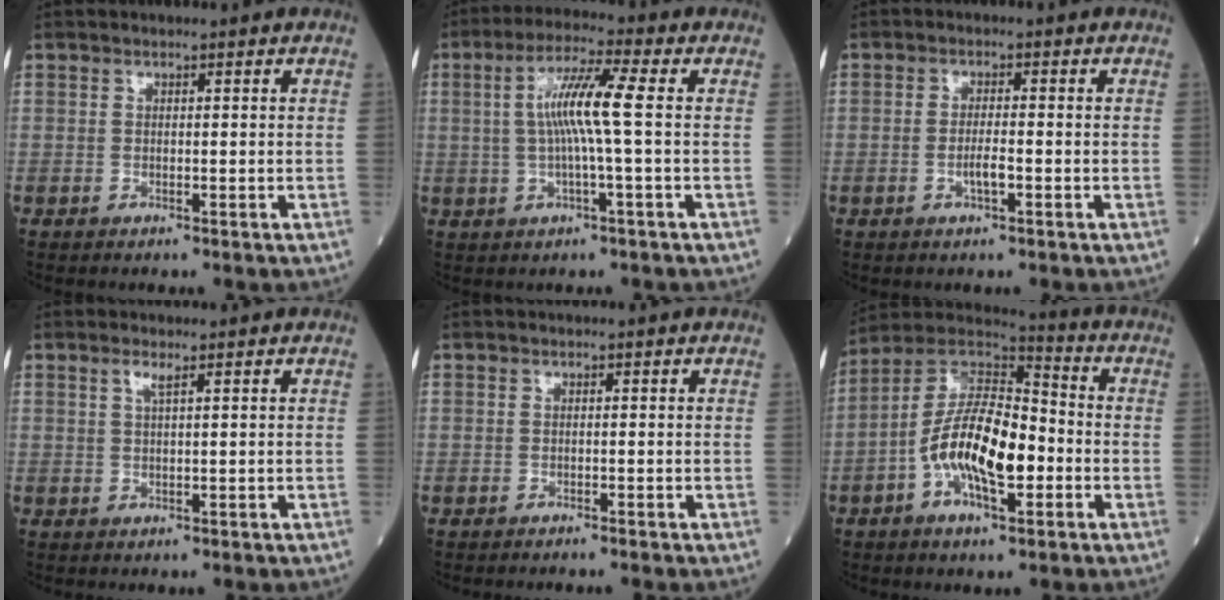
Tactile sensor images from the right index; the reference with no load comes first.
{"total": 8.0, "force": [0.5, -0.5, 7.9], "torque": [-0.156, 0.009, 0.006]}
{"total": 2.4, "force": [-0.9, 0.3, 2.3], "torque": [-0.048, -0.001, -0.016]}
{"total": 1.3, "force": [0.7, -0.1, 1.1], "torque": [-0.032, 0.001, 0.014]}
{"total": 1.6, "force": [-1.4, -0.1, 0.7], "torque": [-0.012, 0.000, -0.018]}
{"total": 14.3, "force": [-3.5, 4.9, 12.9], "torque": [-0.259, 0.018, -0.069]}